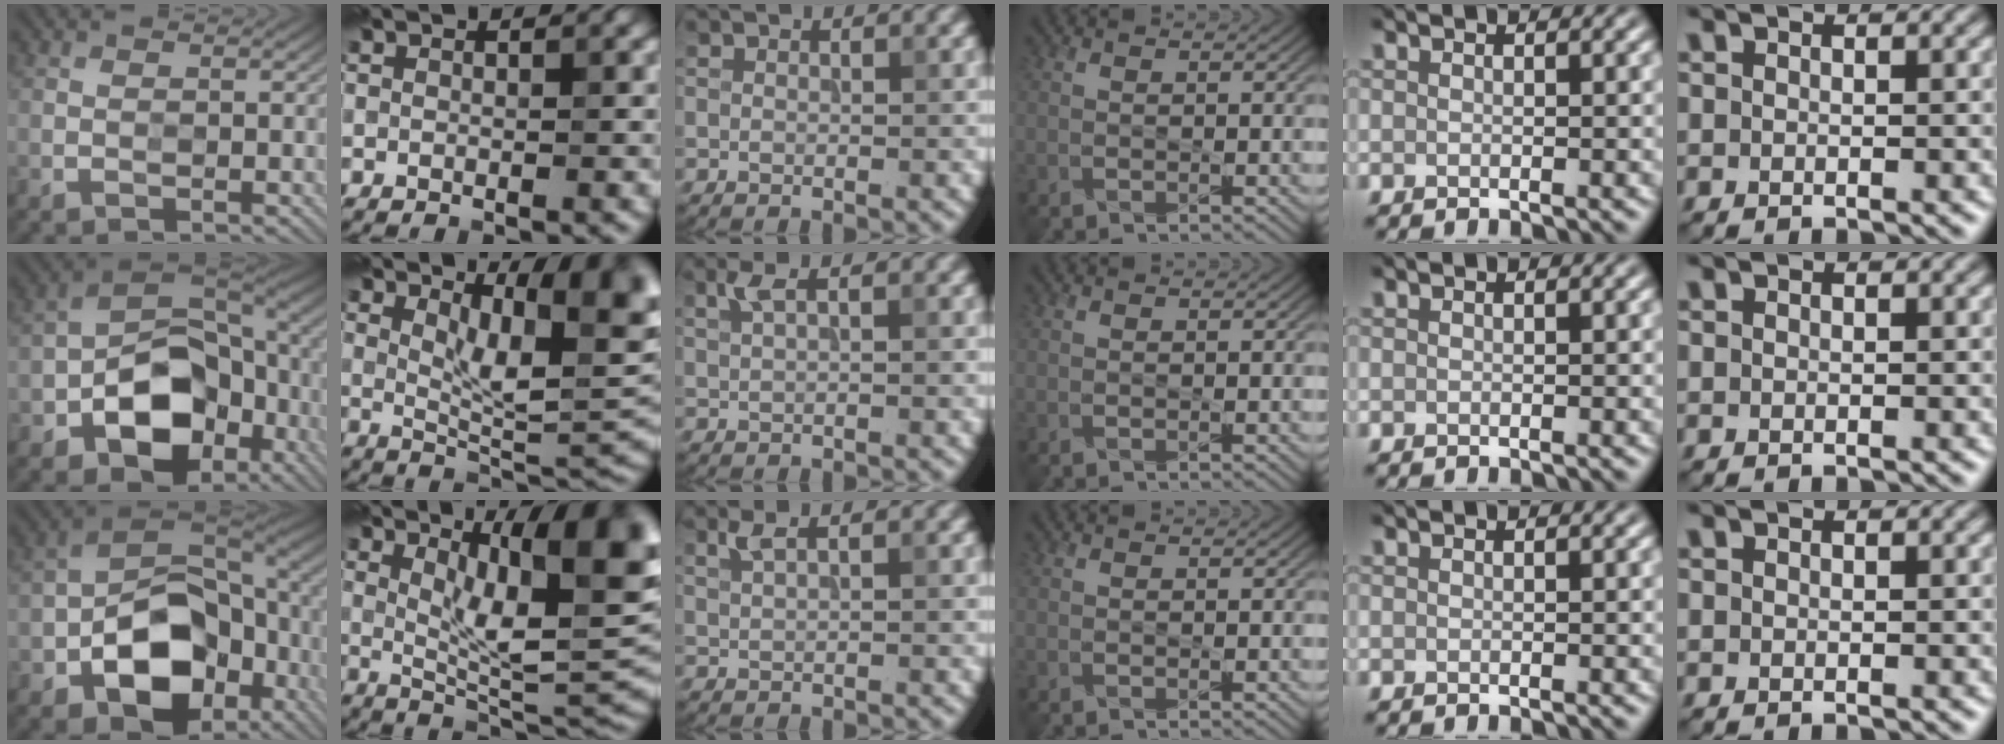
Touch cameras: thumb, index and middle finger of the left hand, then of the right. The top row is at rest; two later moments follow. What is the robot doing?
{"motion": "press", "object": "stopwatch"}